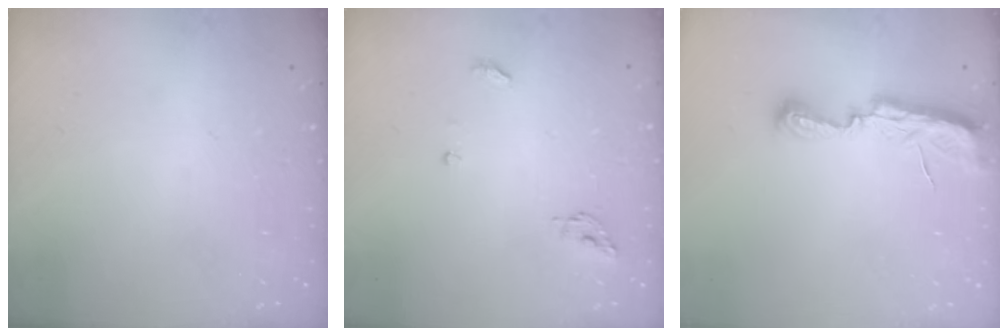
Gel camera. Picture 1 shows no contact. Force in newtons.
{"total": 4.4, "press": 4.3, "slide": 0.5}
{"total": 7.4, "press": 7.3, "slide": 0.6}